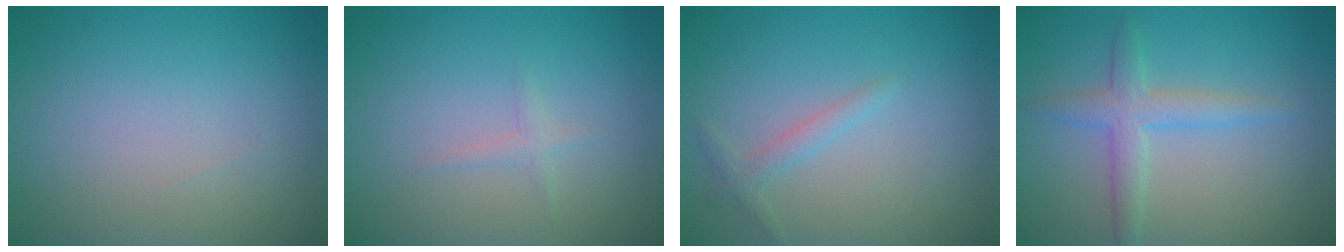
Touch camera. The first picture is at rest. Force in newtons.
{"total": 0.9, "press": 0.8, "slide": 0.0}
{"total": 1.4, "press": 1.4, "slide": 0.1}
{"total": 2.9, "press": 2.9, "slide": 0.1}